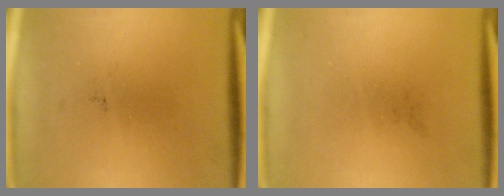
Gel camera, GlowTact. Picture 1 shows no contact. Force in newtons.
{"total": 0.0}